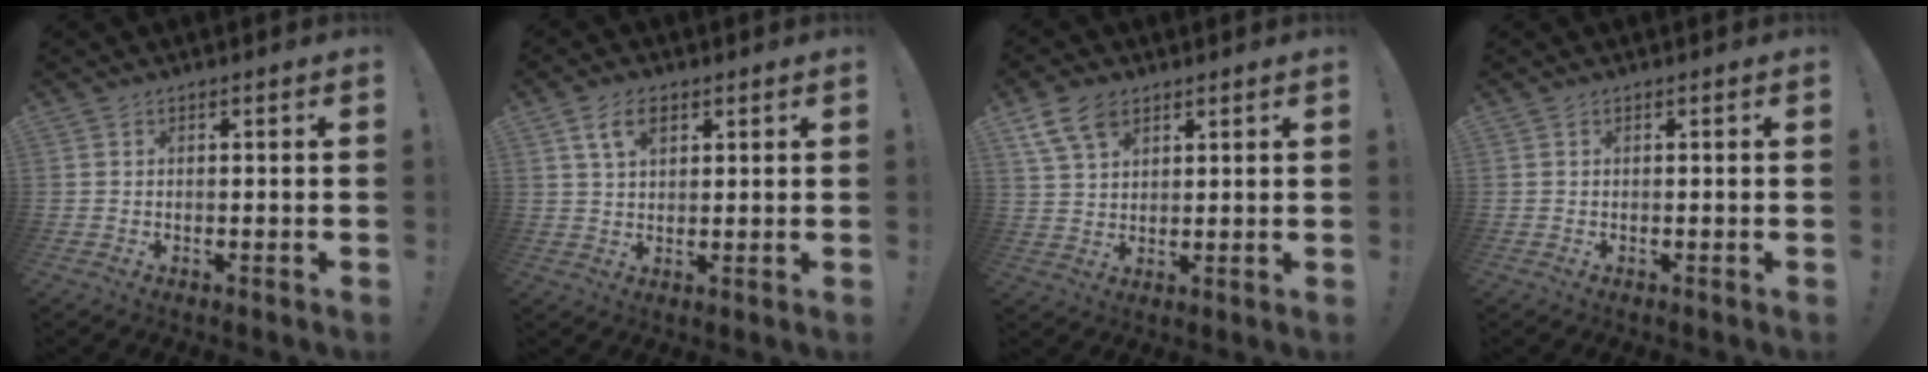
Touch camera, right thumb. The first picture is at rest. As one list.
[{"total": 6.7, "force": [3.0, 3.9, 4.5], "torque": [-0.079, 0.000, 0.057]}, {"total": 8.8, "force": [5.3, 5.4, 4.6], "torque": [-0.090, -0.010, 0.106]}, {"total": 0.0}]